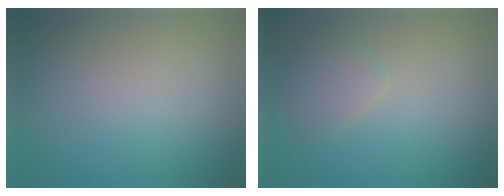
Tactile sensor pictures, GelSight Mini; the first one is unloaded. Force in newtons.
{"total": 1.8, "press": 1.8, "slide": 0.0}